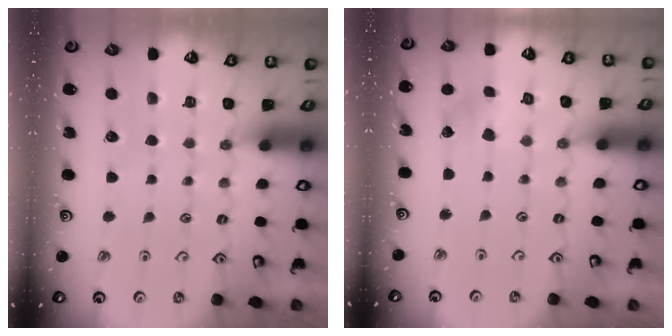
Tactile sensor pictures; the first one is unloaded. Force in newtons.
{"total": 2.5, "press": 2.4, "slide": 0.3}